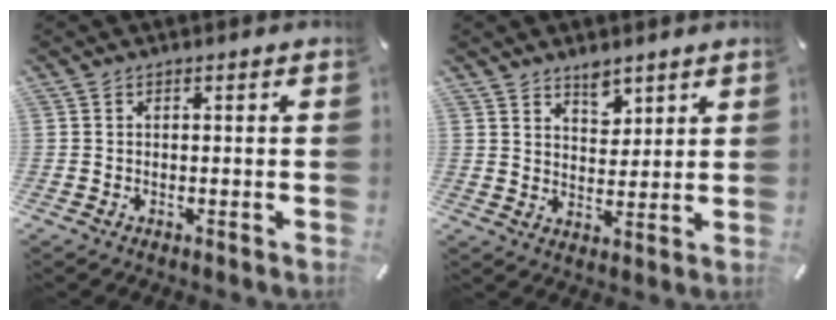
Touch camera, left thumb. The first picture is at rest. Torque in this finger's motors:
{"motor_torque": [0.31, -0.29, 0.01, 0.02, -0.03]}